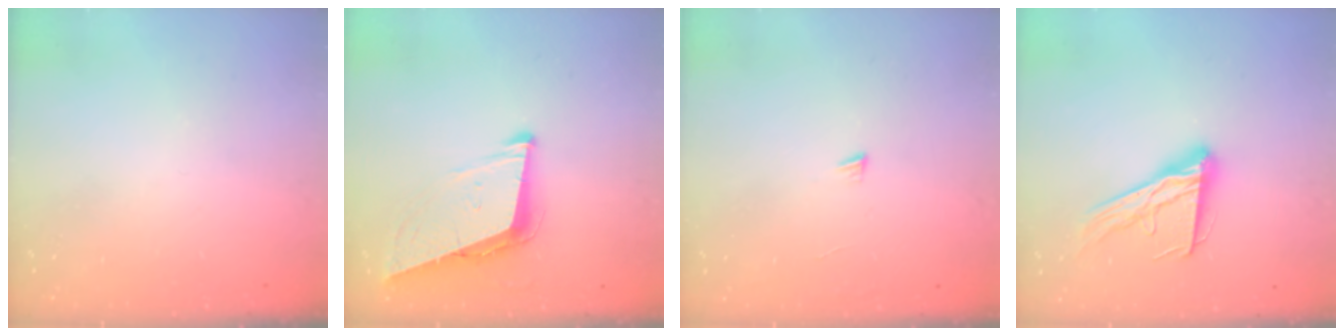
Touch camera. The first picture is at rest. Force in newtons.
{"total": 9.3, "press": 8.9, "slide": 2.7}
{"total": 3.1, "press": 3.1, "slide": 0.3}
{"total": 14.8, "press": 14.8, "slide": 1.3}